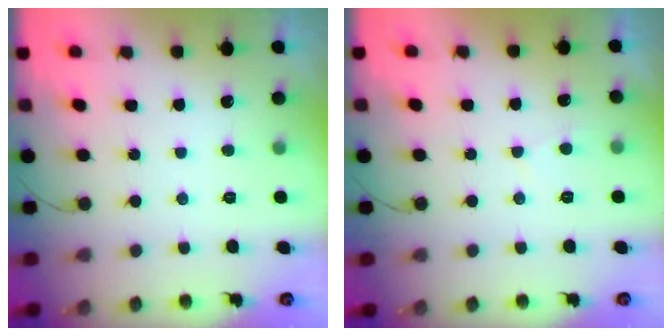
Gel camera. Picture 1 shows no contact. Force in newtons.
{"total": 2.7, "press": 2.6, "slide": 0.5}